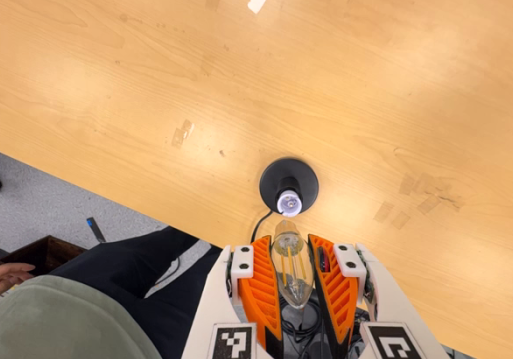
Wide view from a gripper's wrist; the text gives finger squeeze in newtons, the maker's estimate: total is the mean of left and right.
{"total": 20.3, "left": 22.4, "right": 18.2}